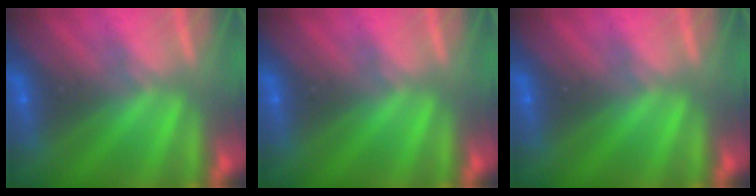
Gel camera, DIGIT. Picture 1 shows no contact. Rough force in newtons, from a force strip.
{"total": 0.0}
{"total": 0.0}